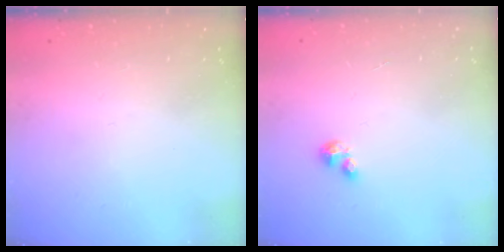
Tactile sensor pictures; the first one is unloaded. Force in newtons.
{"total": 2.1, "press": 2.1, "slide": 0.2}